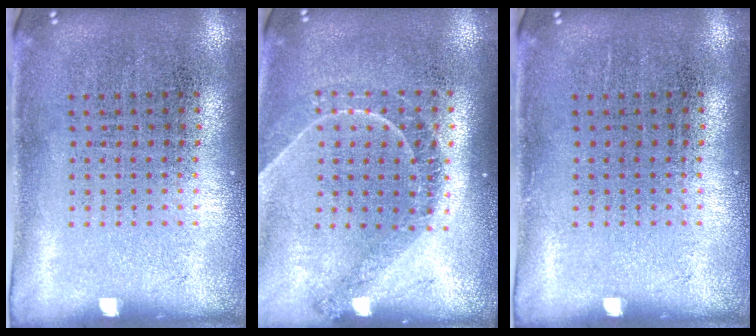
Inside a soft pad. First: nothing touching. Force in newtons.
{"total": 1.2, "press": 1.1, "slide": 0.4}
{"total": 0.0}